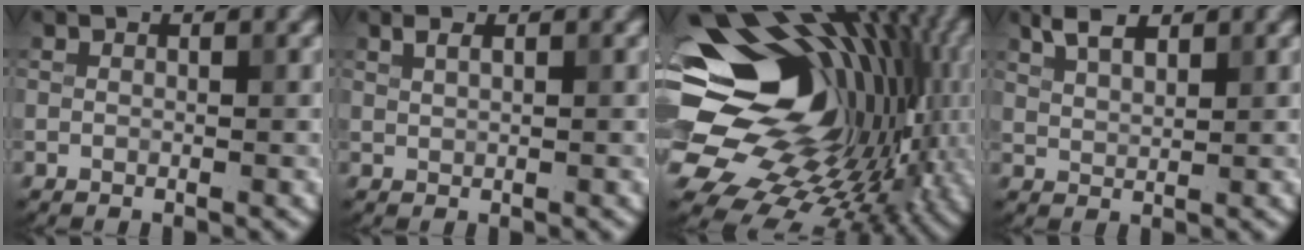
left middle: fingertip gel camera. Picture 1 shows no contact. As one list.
[{"total": 0.8, "force": [0.6, 0.3, 0.5], "torque": [-0.011, 0.001, 0.013]}, {"total": 18.4, "force": [2.1, 12.9, 12.9], "torque": [-0.207, 0.007, 0.044]}, {"total": 2.9, "force": [2.1, 1.2, 1.7], "torque": [-0.036, 0.005, 0.042]}]